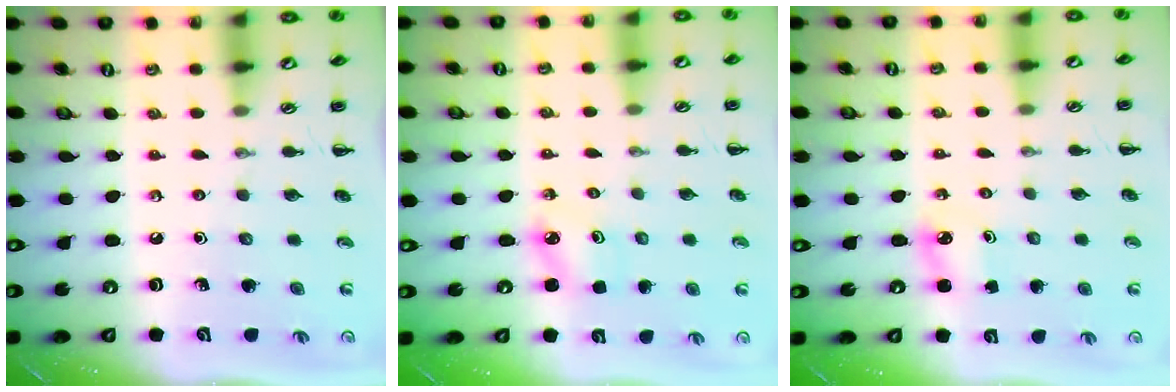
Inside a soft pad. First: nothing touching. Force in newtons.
{"total": 2.5, "press": 2.5, "slide": 0.4}
{"total": 2.9, "press": 2.8, "slide": 0.5}